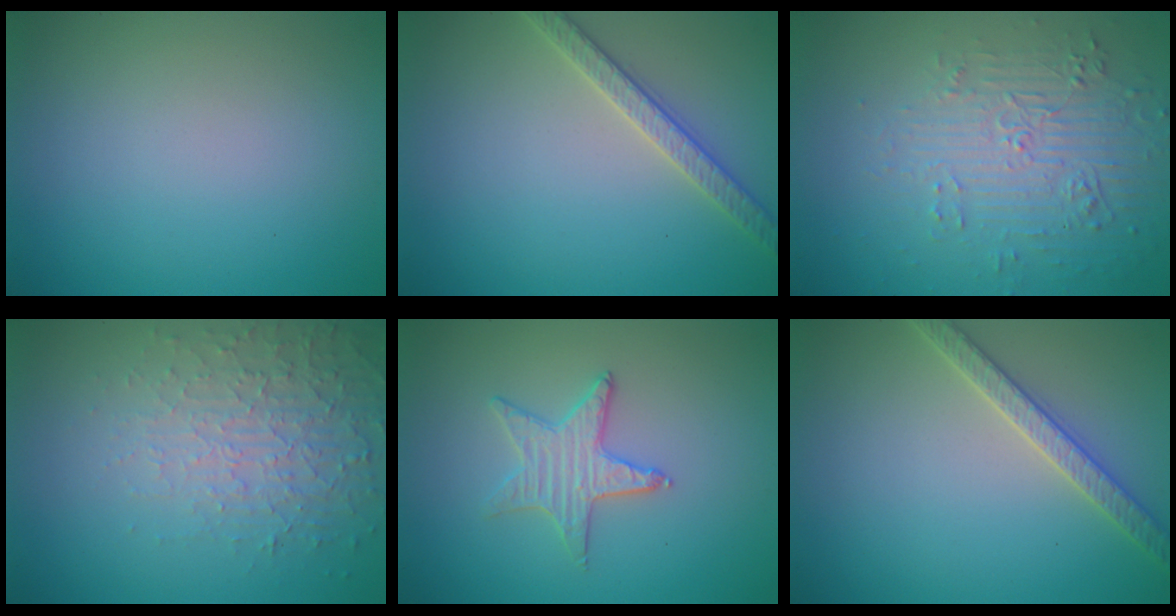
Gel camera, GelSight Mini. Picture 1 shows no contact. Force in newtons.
{"total": 2.7, "press": 2.7, "slide": 0.1}
{"total": 4.4, "press": 3.4, "slide": 2.8}
{"total": 5.1, "press": 3.4, "slide": 3.7}
{"total": 1.9, "press": 1.9, "slide": 0.2}
{"total": 2.8, "press": 2.8, "slide": 0.6}